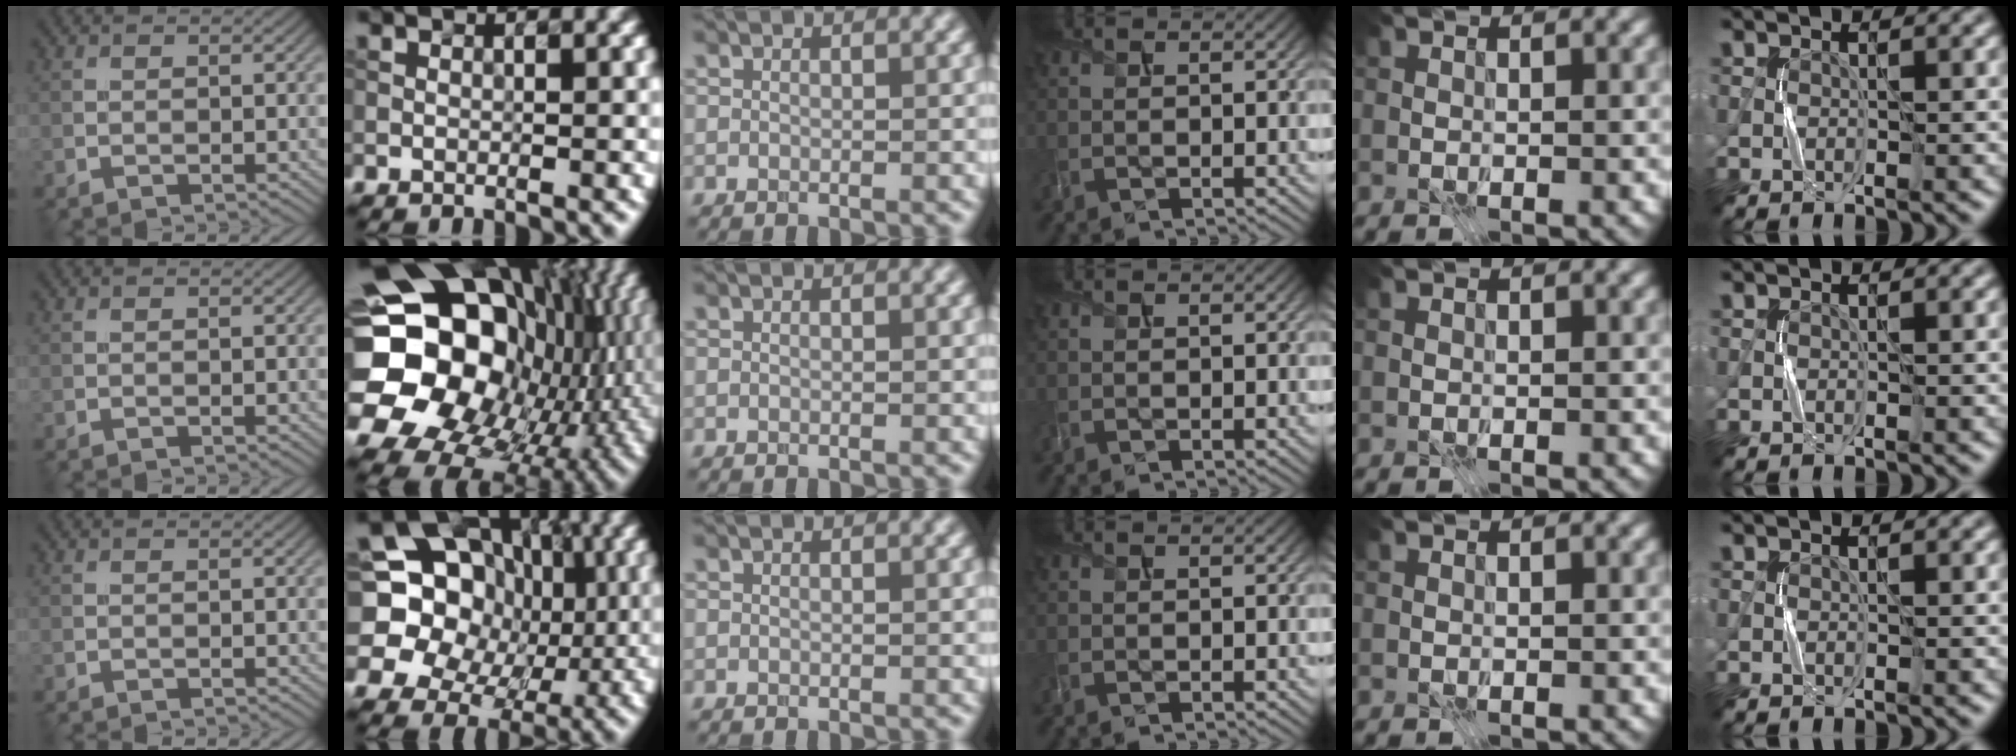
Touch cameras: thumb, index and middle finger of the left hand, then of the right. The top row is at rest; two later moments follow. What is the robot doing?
{"motion": "press", "object": "joystick"}